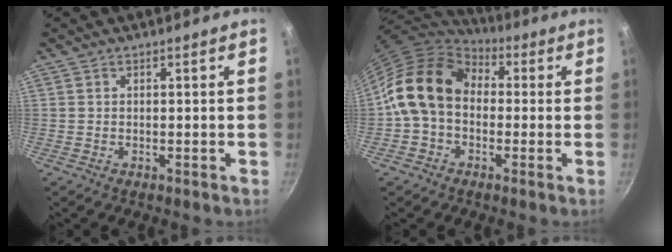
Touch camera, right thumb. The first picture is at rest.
{"total": 14.4, "force": [0.8, 10.8, 9.5], "torque": [-0.143, 0.033, -0.006]}